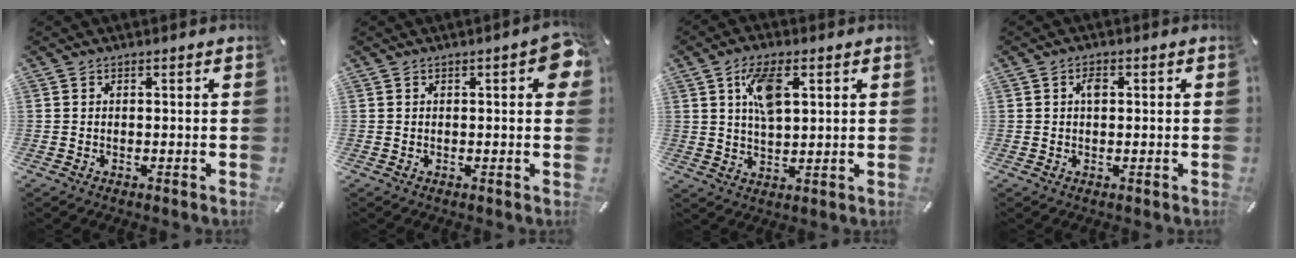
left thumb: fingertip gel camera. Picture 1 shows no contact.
{"total": 5.5, "force": [1.1, 1.9, 5.1], "torque": [-0.062, 0.000, 0.012]}
{"total": 8.4, "force": [3.2, 4.1, 6.5], "torque": [-0.122, -0.005, 0.051]}
{"total": 2.0, "force": [0.4, 1.2, 1.6], "torque": [-0.026, 0.002, 0.004]}